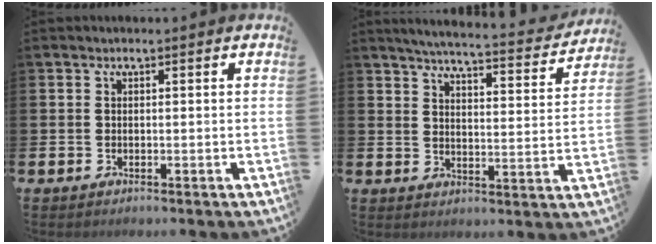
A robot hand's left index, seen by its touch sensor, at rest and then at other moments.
{"total": 5.0, "force": [4.8, 0.2, 1.7], "torque": [-0.049, -0.038, 0.076]}